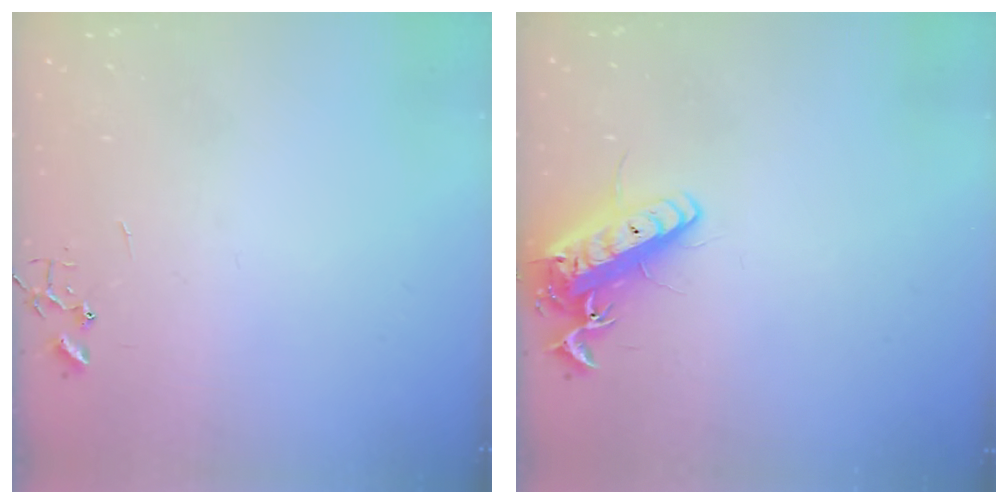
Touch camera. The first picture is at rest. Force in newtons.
{"total": 15.0, "press": 14.7, "slide": 2.8}